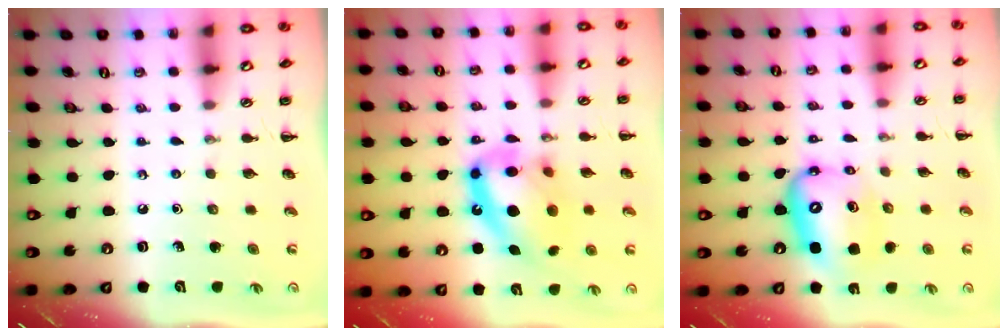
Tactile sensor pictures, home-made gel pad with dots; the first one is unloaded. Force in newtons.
{"total": 16.8, "press": 16.3, "slide": 4.1}
{"total": 11.7, "press": 11.2, "slide": 3.1}